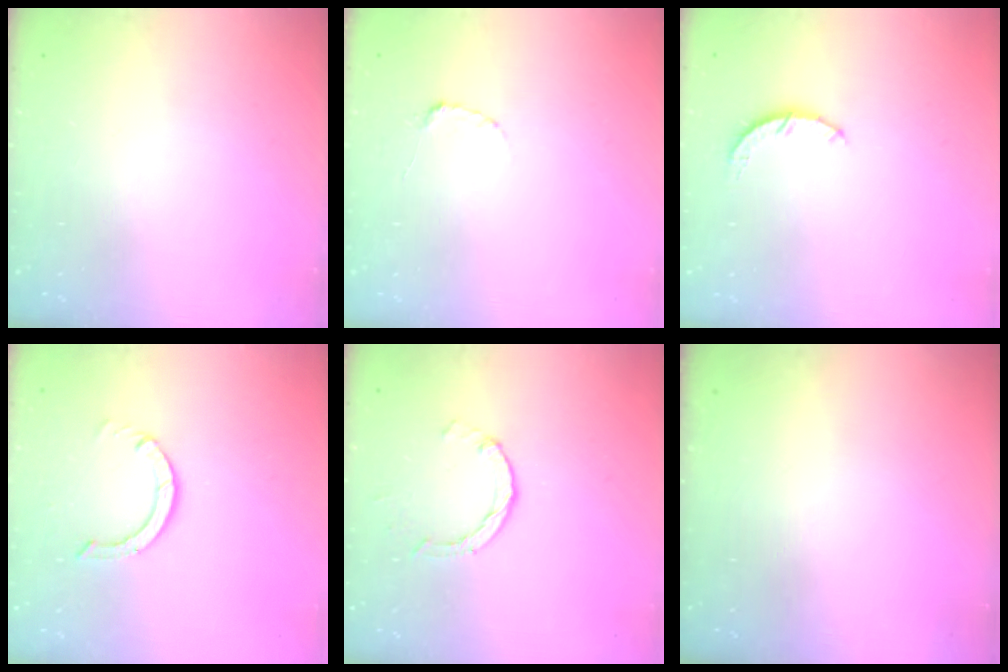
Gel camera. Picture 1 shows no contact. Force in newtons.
{"total": 2.2, "press": 2.2, "slide": 0.3}
{"total": 3.0, "press": 3.0, "slide": 0.4}
{"total": 3.6, "press": 3.6, "slide": 0.3}
{"total": 1.4, "press": 1.4, "slide": 0.2}
{"total": 0.0}